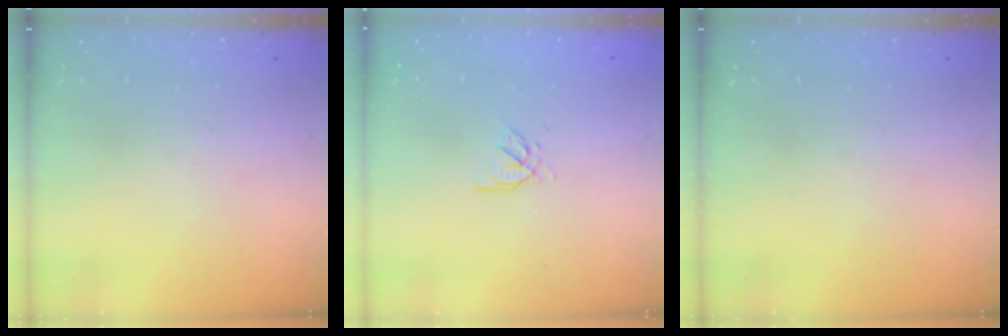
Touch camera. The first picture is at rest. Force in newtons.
{"total": 2.2, "press": 2.2, "slide": 0.4}
{"total": 0.0}